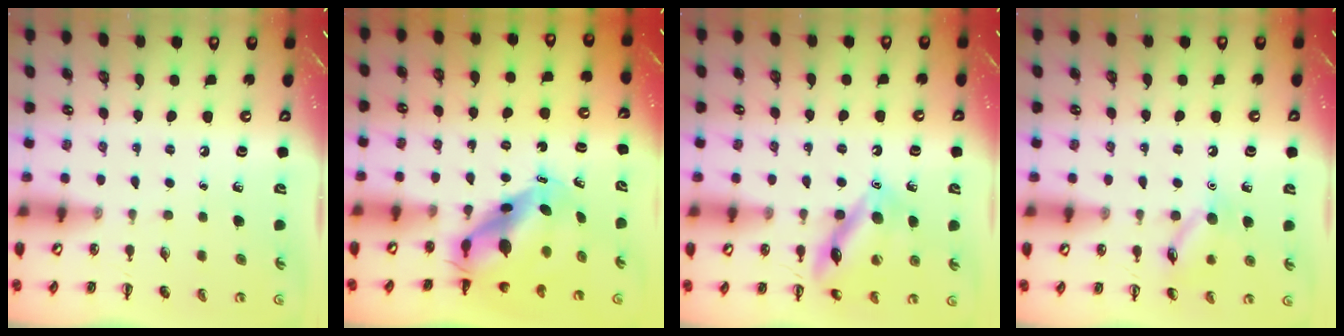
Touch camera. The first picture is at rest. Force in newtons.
{"total": 8.2, "press": 8.0, "slide": 1.9}
{"total": 13.4, "press": 13.3, "slide": 0.8}
{"total": 10.4, "press": 10.4, "slide": 0.7}